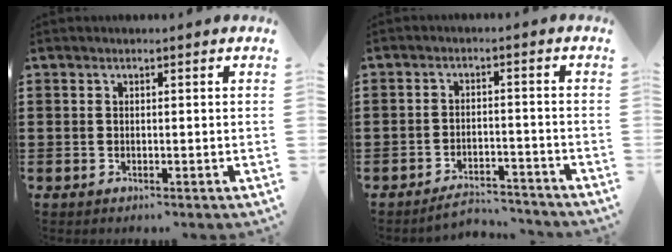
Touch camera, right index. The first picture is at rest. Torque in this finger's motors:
{"motor_torque": [-2.14, 0.00, -1.05, -0.21]}